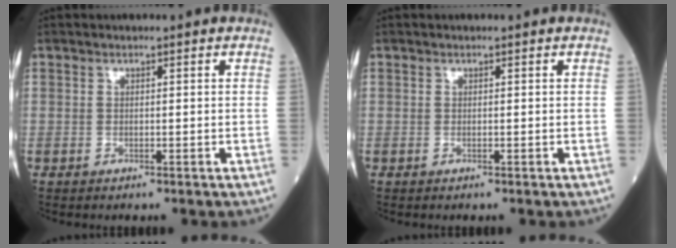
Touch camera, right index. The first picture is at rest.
{"total": 0.0}